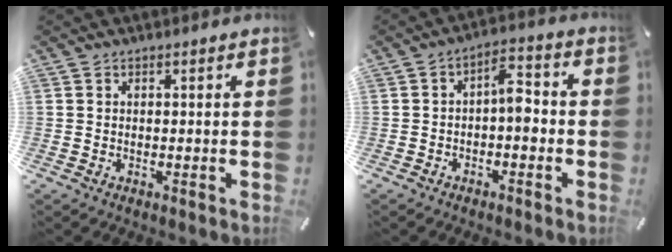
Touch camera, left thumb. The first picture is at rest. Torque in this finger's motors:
{"motor_torque": [0.61, 1.44, 0.19, -0.18, 0.02]}